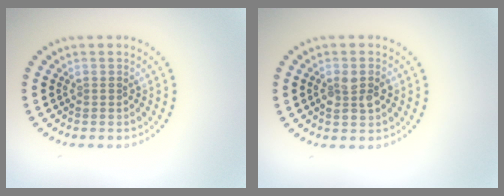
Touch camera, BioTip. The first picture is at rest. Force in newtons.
{"total": 2.5, "press": 2.4, "slide": 0.5}